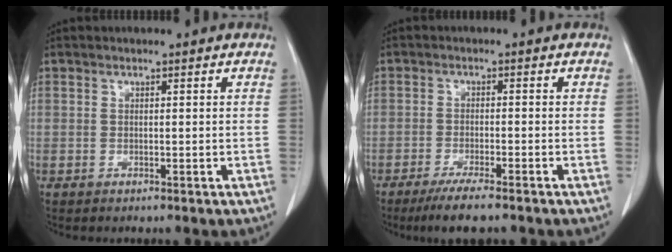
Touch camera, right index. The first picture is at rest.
{"total": 6.1, "force": [-4.7, 0.2, 3.9], "torque": [-0.065, -0.015, -0.074]}